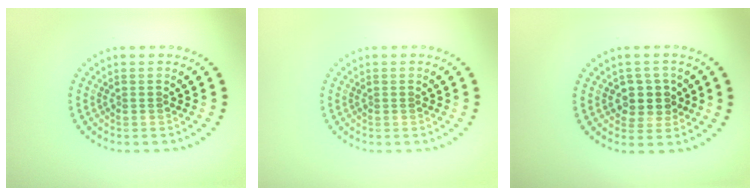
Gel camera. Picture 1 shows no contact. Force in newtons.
{"total": 0.0}
{"total": 2.9, "press": 2.6, "slide": 1.2}